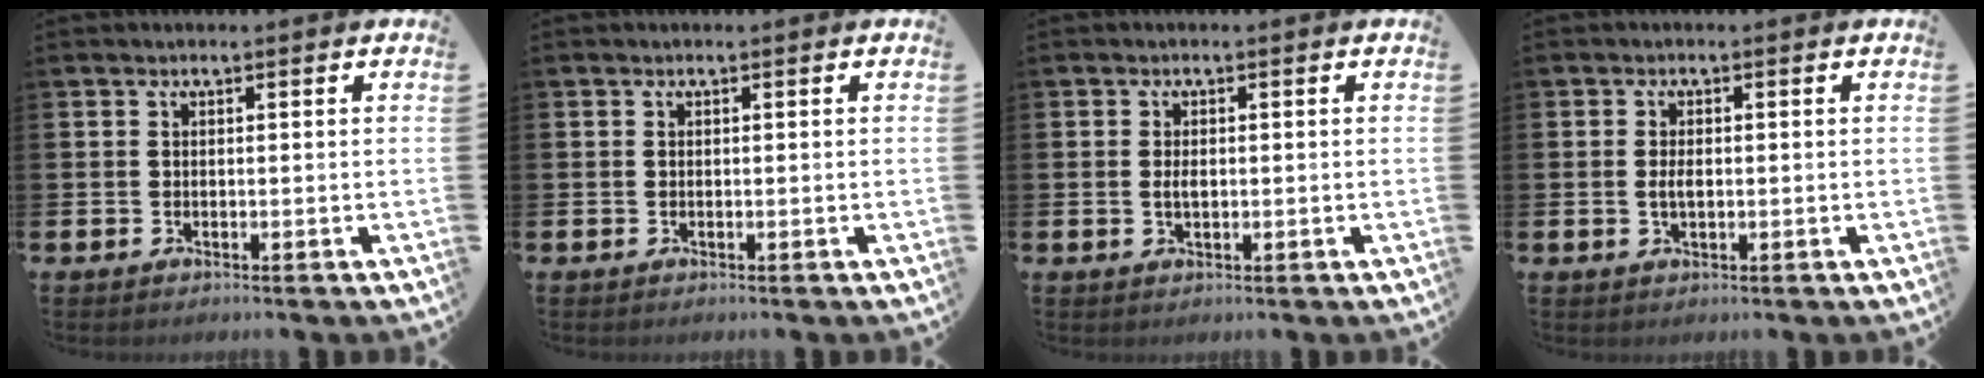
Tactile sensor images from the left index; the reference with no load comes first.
{"total": 0.0}
{"total": 1.4, "force": [0.0, 0.7, 1.2], "torque": [-0.020, 0.002, -0.002]}
{"total": 1.9, "force": [-0.1, 0.9, 1.6], "torque": [-0.028, 0.002, -0.005]}